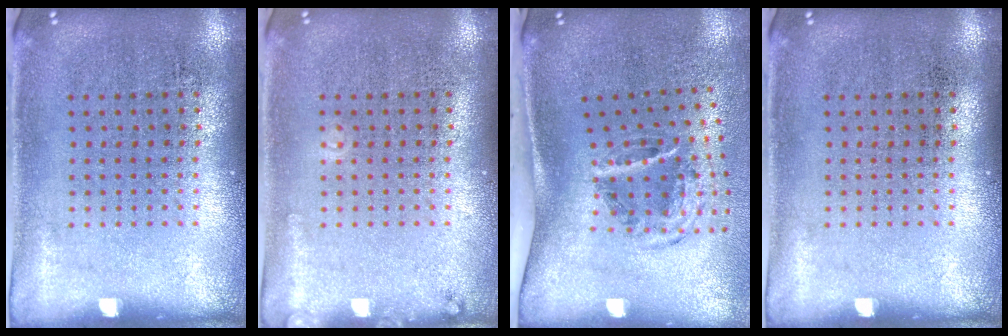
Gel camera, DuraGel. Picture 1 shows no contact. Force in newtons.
{"total": 0.9, "press": 0.8, "slide": 0.2}
{"total": 2.0, "press": 1.2, "slide": 1.7}
{"total": 0.0}